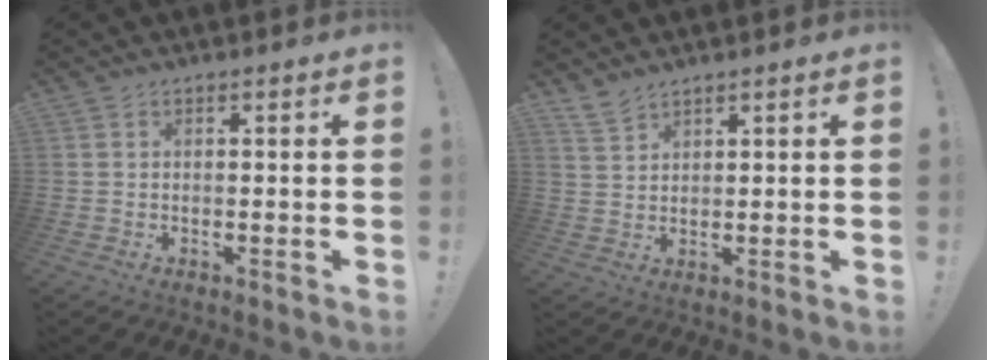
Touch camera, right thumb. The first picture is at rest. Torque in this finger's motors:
{"motor_torque": [0.30, -0.26, 0.03, -0.03, 0.03]}